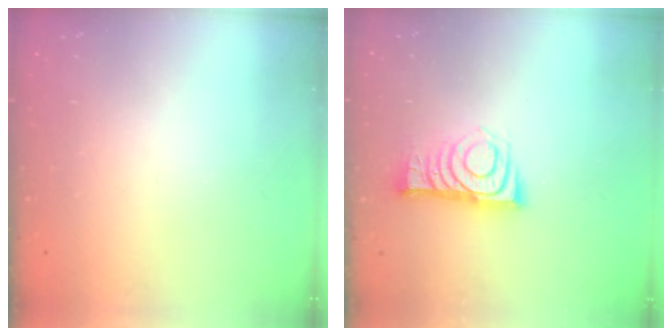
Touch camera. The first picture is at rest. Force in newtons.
{"total": 9.5, "press": 9.5, "slide": 0.3}